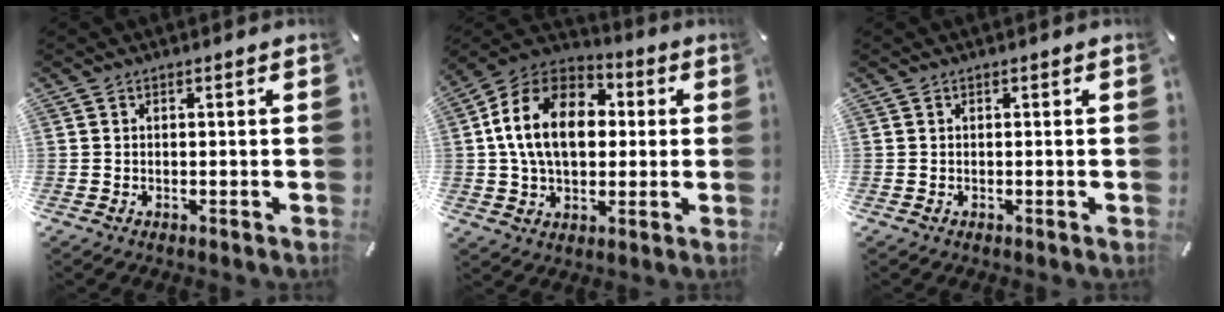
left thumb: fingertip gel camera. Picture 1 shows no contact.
{"total": 17.2, "force": [1.8, 12.5, 11.7], "torque": [-0.253, 0.011, 0.026]}
{"total": 0.0}